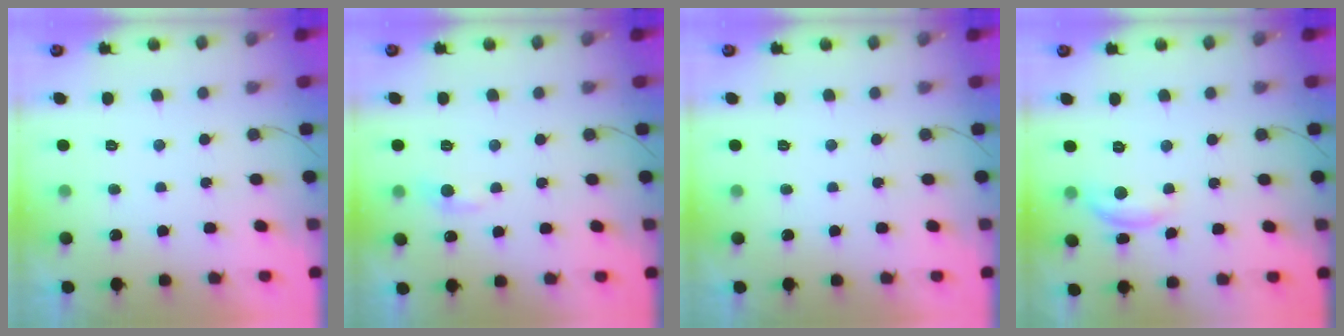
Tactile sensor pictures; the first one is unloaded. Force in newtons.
{"total": 5.4, "press": 5.4, "slide": 0.8}
{"total": 0.0}
{"total": 7.9, "press": 7.9, "slide": 0.3}